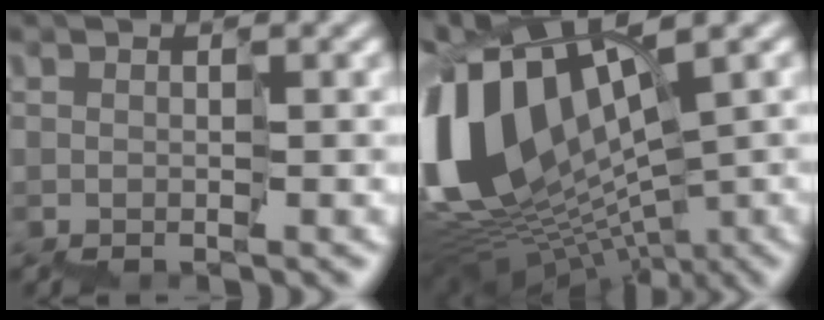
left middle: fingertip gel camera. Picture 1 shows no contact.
{"total": 12.2, "force": [1.5, 7.1, 9.7], "torque": [-0.223, 0.017, 0.029]}